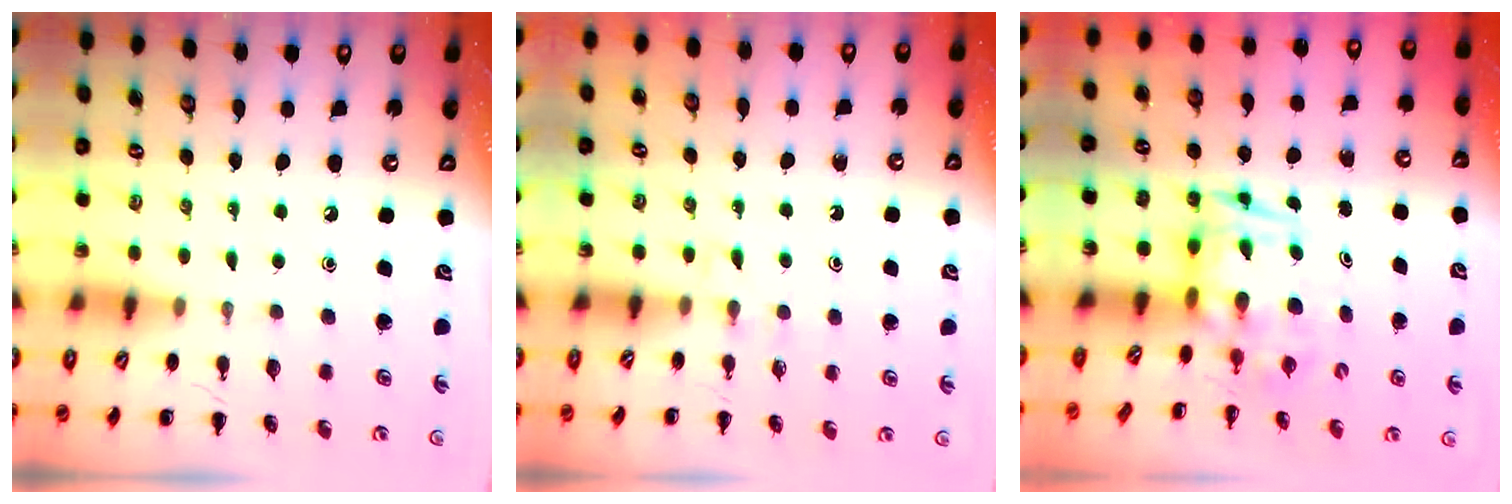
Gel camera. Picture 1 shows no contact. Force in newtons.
{"total": 2.2, "press": 2.0, "slide": 1.0}
{"total": 3.2, "press": 3.1, "slide": 0.7}